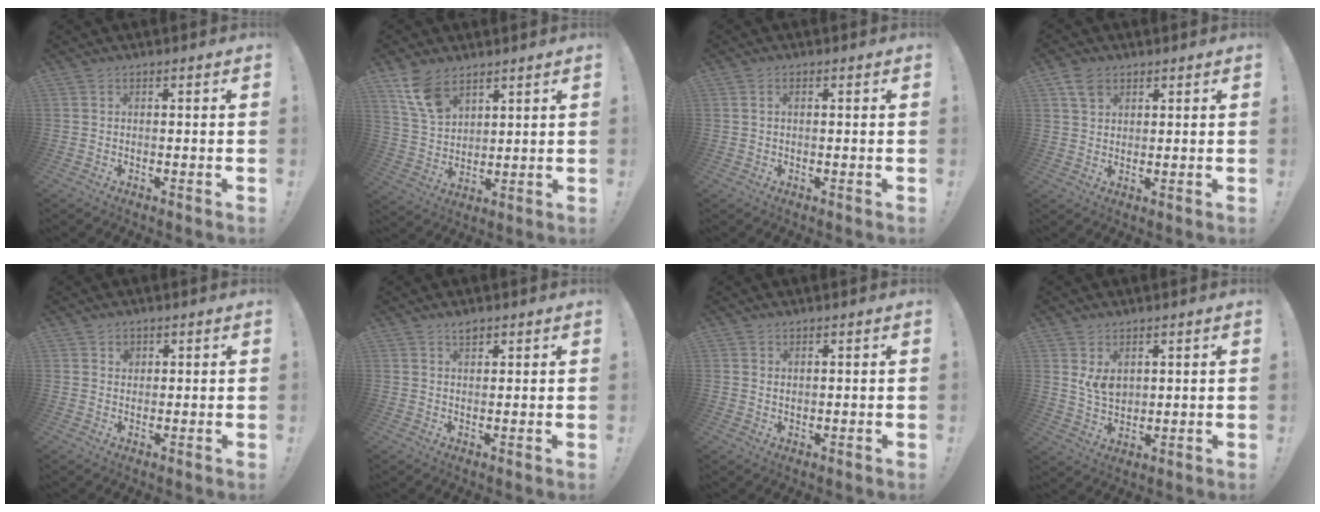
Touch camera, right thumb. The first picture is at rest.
{"total": 10.7, "force": [7.0, 6.0, 5.4], "torque": [-0.094, -0.035, 0.137]}
{"total": 1.2, "force": [0.3, 0.6, 0.9], "torque": [-0.021, 0.003, 0.005]}
{"total": 5.0, "force": [3.2, 3.3, 2.1], "torque": [-0.032, -0.006, 0.060]}
{"total": 1.9, "force": [1.0, 1.6, 0.4], "torque": [0.005, -0.005, 0.016]}
{"total": 2.4, "force": [2.0, 0.8, 1.1], "torque": [-0.006, -0.014, 0.034]}
{"total": 1.2, "force": [0.9, 0.7, 0.5], "torque": [-0.008, 0.000, 0.016]}
{"total": 6.4, "force": [2.8, 4.3, 3.9], "torque": [-0.055, -0.015, 0.054]}